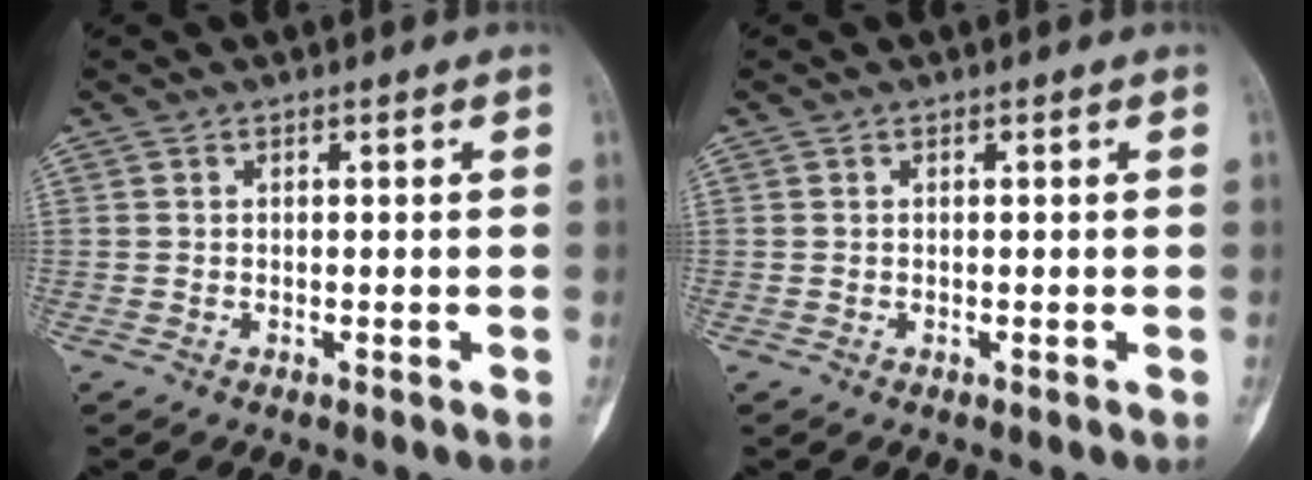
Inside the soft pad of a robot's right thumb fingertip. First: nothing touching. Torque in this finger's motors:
{"motor_torque": [0.04, 0.04, 0.00, 0.01, 0.00]}